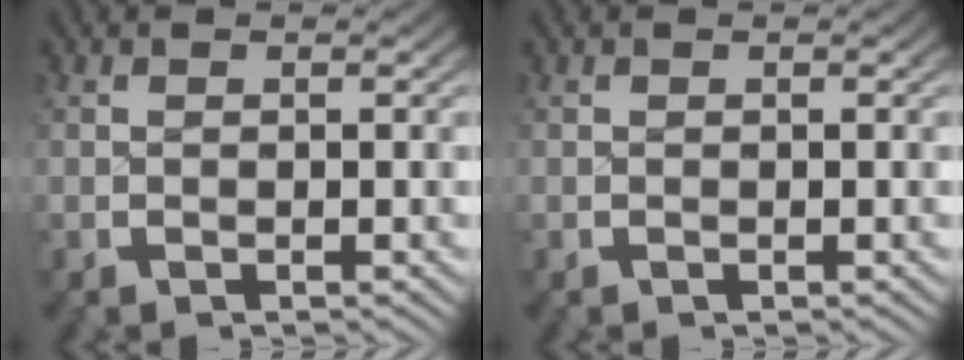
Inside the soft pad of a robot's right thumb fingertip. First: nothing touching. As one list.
[{"total": 0.0}]